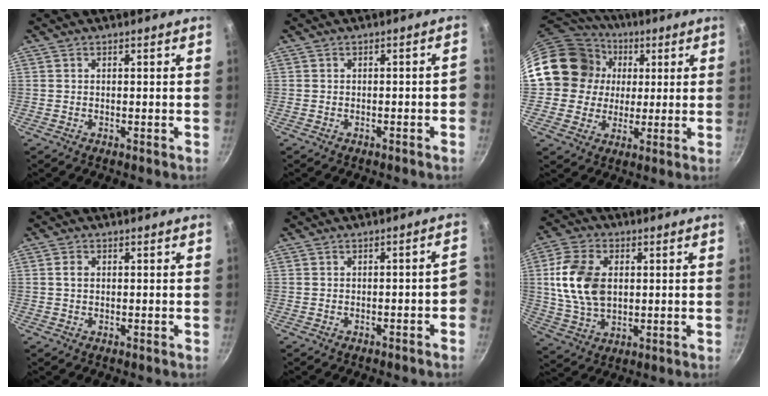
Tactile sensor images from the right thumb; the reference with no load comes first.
{"total": 2.7, "force": [-1.0, 0.9, 2.4], "torque": [-0.030, 0.020, -0.007]}
{"total": 18.0, "force": [2.7, 16.4, 6.9], "torque": [-0.112, 0.021, 0.046]}
{"total": 1.5, "force": [0.2, 1.1, 0.9], "torque": [-0.015, 0.005, 0.003]}
{"total": 3.9, "force": [-1.5, 1.2, 3.5], "torque": [-0.035, 0.032, -0.012]}
{"total": 13.5, "force": [1.8, 9.0, 9.8], "torque": [-0.175, -0.003, 0.035]}